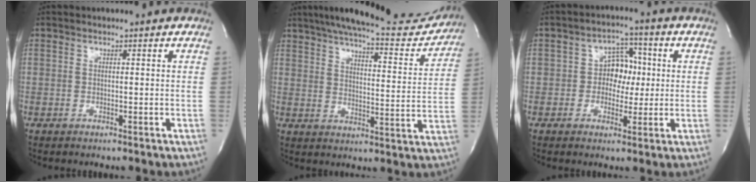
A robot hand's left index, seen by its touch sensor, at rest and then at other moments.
{"total": 20.9, "force": [19.0, 3.5, 8.1], "torque": [-0.125, -0.030, 0.241]}
{"total": 5.7, "force": [-0.1, 4.2, 3.9], "torque": [-0.056, 0.016, -0.006]}